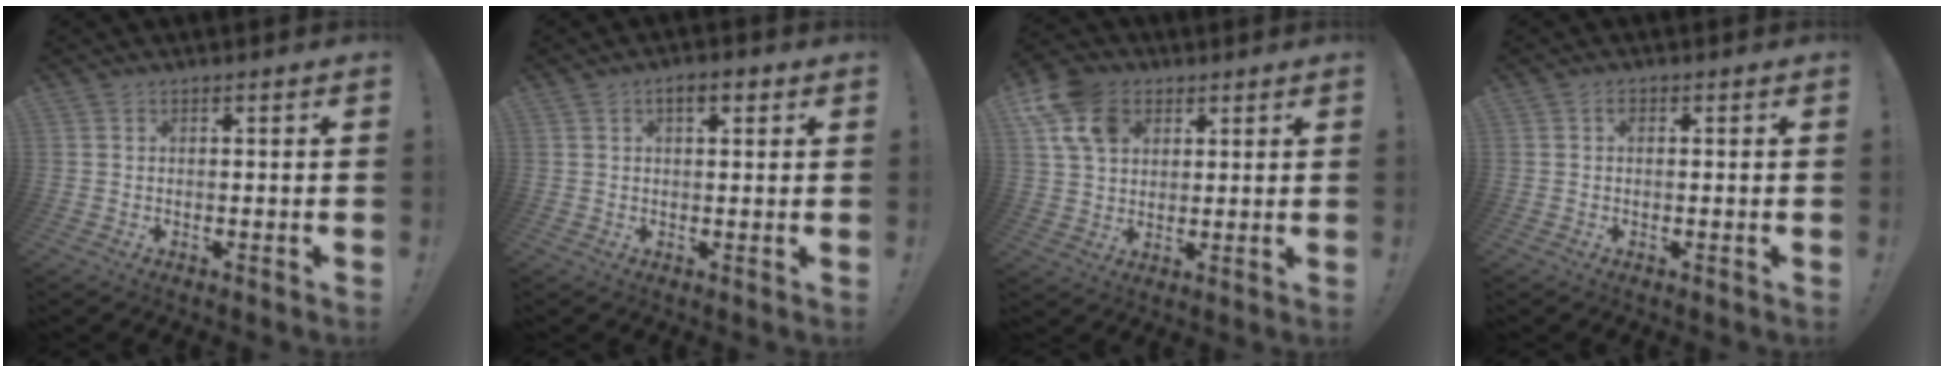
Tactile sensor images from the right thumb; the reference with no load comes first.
{"total": 4.0, "force": [1.8, 1.6, 3.2], "torque": [-0.041, -0.002, 0.027]}
{"total": 12.8, "force": [5.7, 9.3, 6.6], "torque": [-0.115, -0.012, 0.114]}
{"total": 1.0, "force": [0.3, 0.6, 0.8], "torque": [-0.014, 0.004, 0.003]}